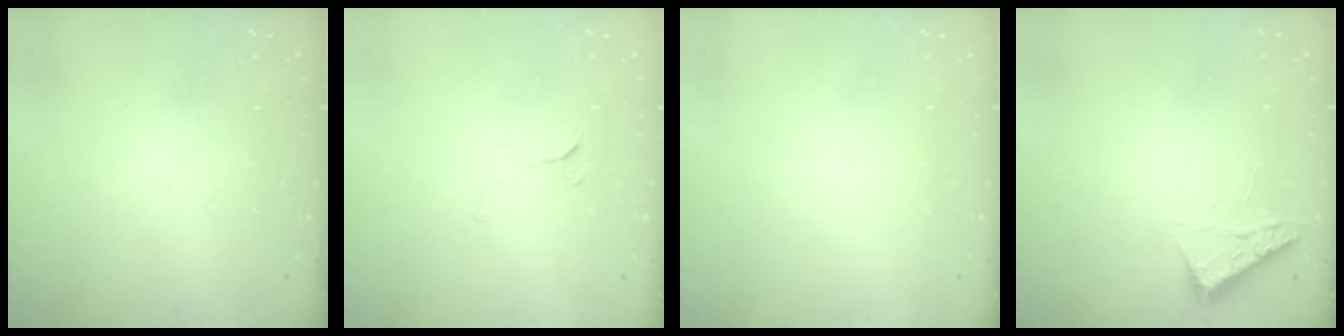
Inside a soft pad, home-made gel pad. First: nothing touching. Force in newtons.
{"total": 5.6, "press": 5.6, "slide": 0.4}
{"total": 1.5, "press": 1.5, "slide": 0.1}
{"total": 4.0, "press": 4.0, "slide": 0.5}